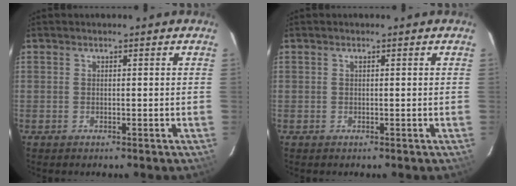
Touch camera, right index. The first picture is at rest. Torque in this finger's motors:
{"motor_torque": [0.04, -0.01, 0.01, 0.01]}